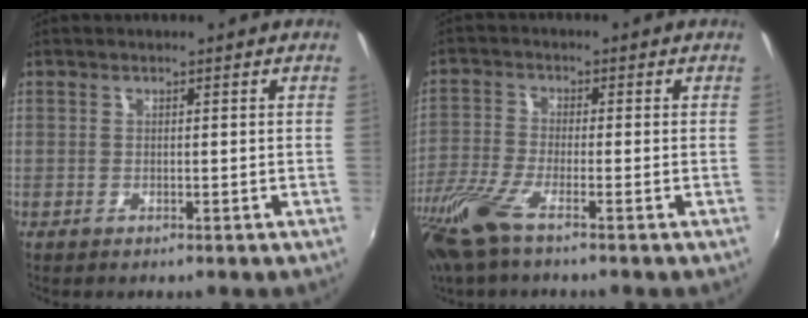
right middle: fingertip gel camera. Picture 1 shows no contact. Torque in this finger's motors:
{"motor_torque": [1.10, -1.03, 0.64, 0.21]}